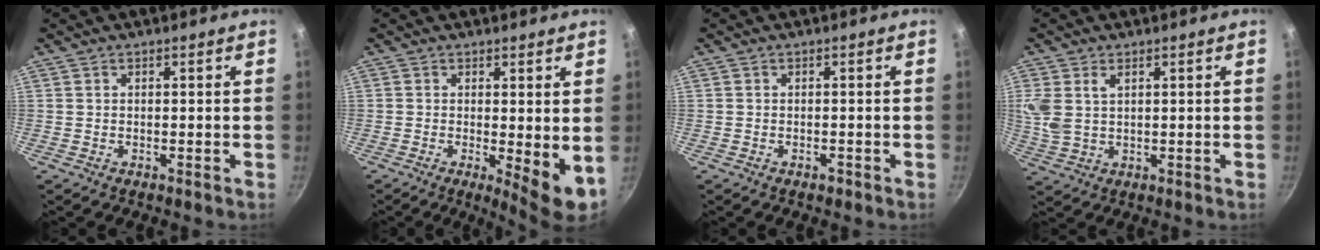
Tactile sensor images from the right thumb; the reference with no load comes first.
{"total": 6.3, "force": [-0.1, 1.8, 6.1], "torque": [-0.085, -0.016, 0.002]}
{"total": 1.0, "force": [-0.6, 0.6, 0.5], "torque": [-0.009, 0.005, -0.007]}
{"total": 6.9, "force": [2.3, 4.4, 4.8], "torque": [-0.098, -0.003, 0.052]}